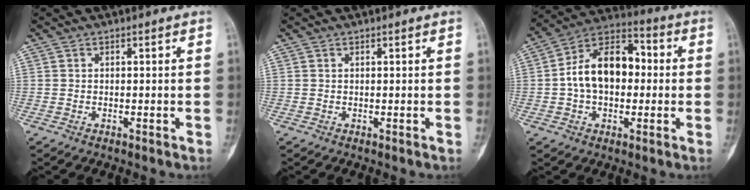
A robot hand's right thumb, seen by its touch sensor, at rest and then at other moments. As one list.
[{"total": 0.0}, {"total": 14.7, "force": [0.1, 9.6, 11.1], "torque": [-0.162, 0.039, -0.009]}]